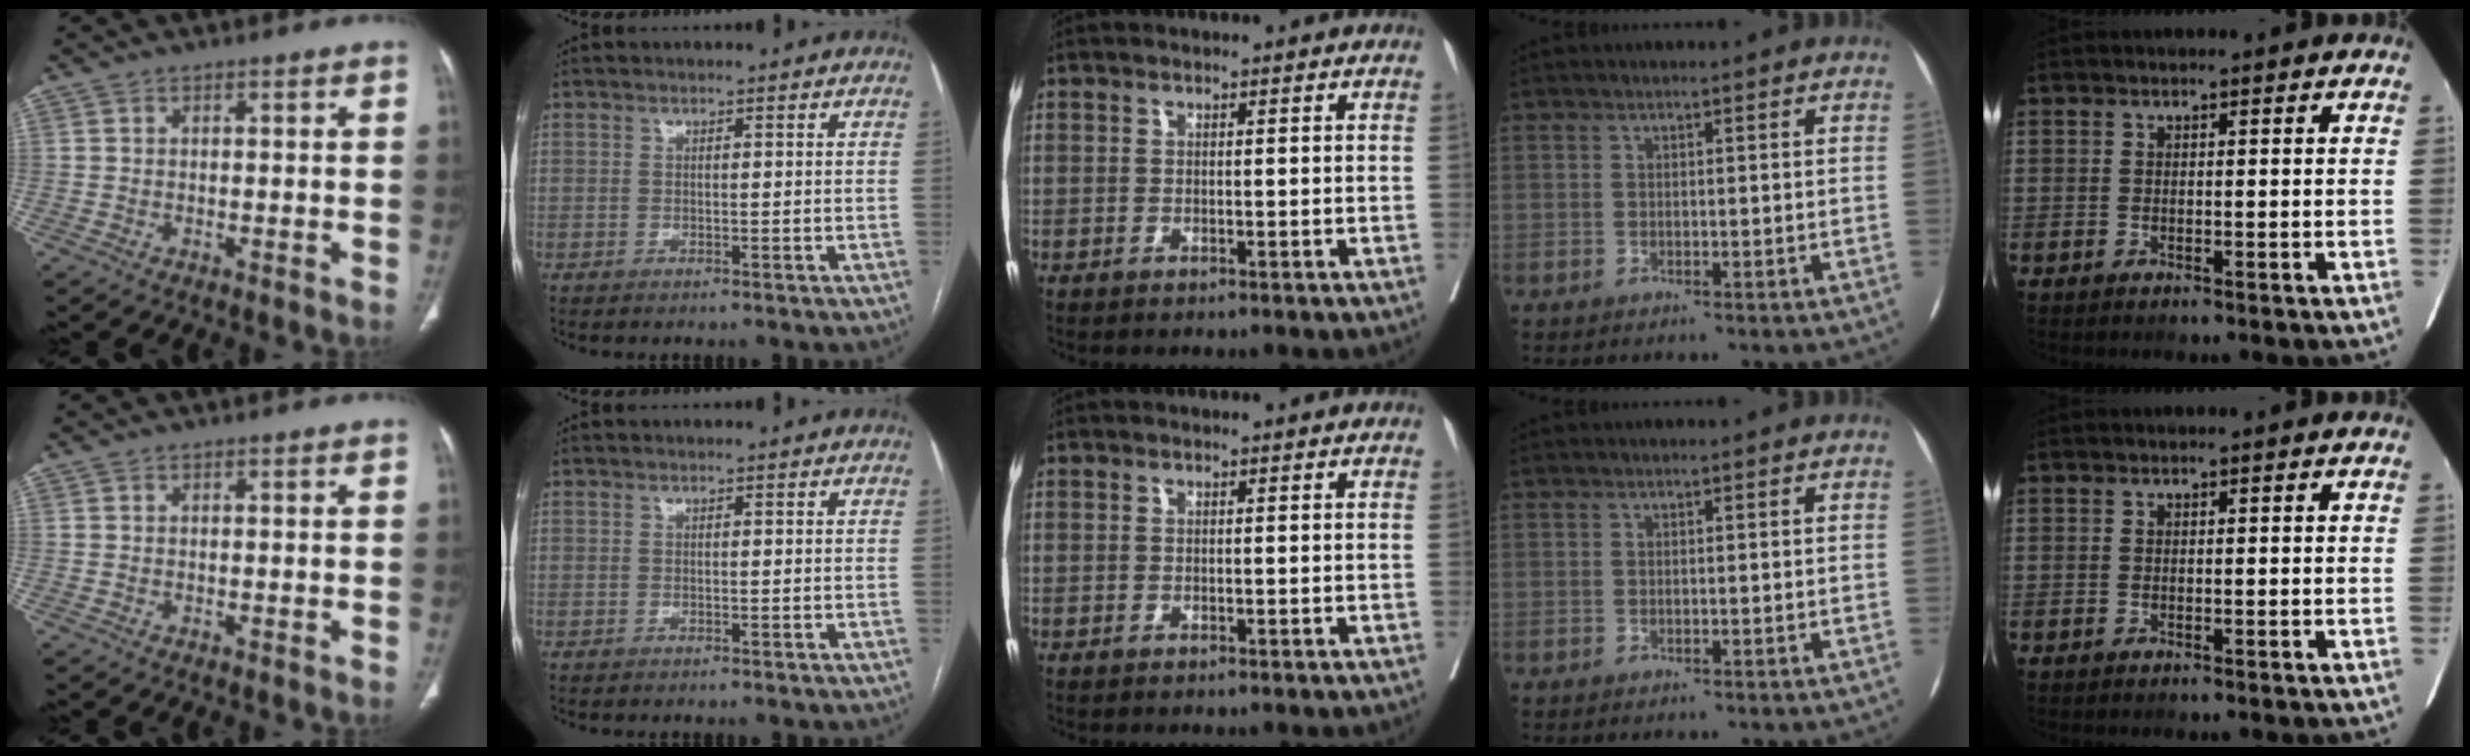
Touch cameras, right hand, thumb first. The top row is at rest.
{}